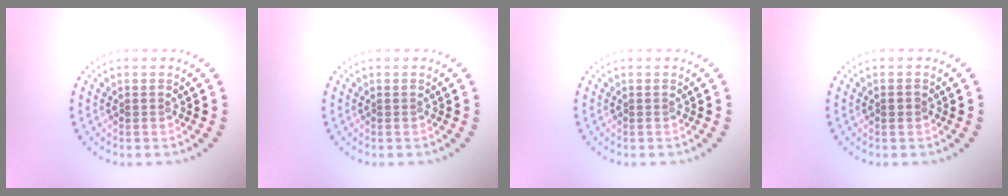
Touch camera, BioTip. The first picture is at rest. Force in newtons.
{"total": 0.0}
{"total": 0.0}
{"total": 0.7, "press": 0.7, "slide": 0.2}